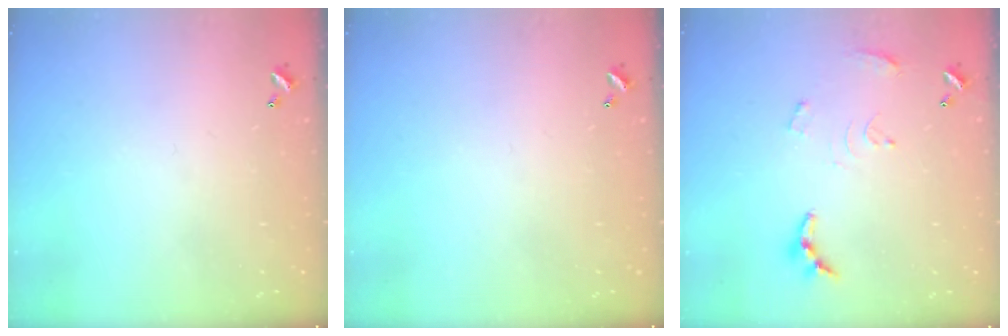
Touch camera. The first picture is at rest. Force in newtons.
{"total": 0.0}
{"total": 8.7, "press": 8.7, "slide": 0.5}